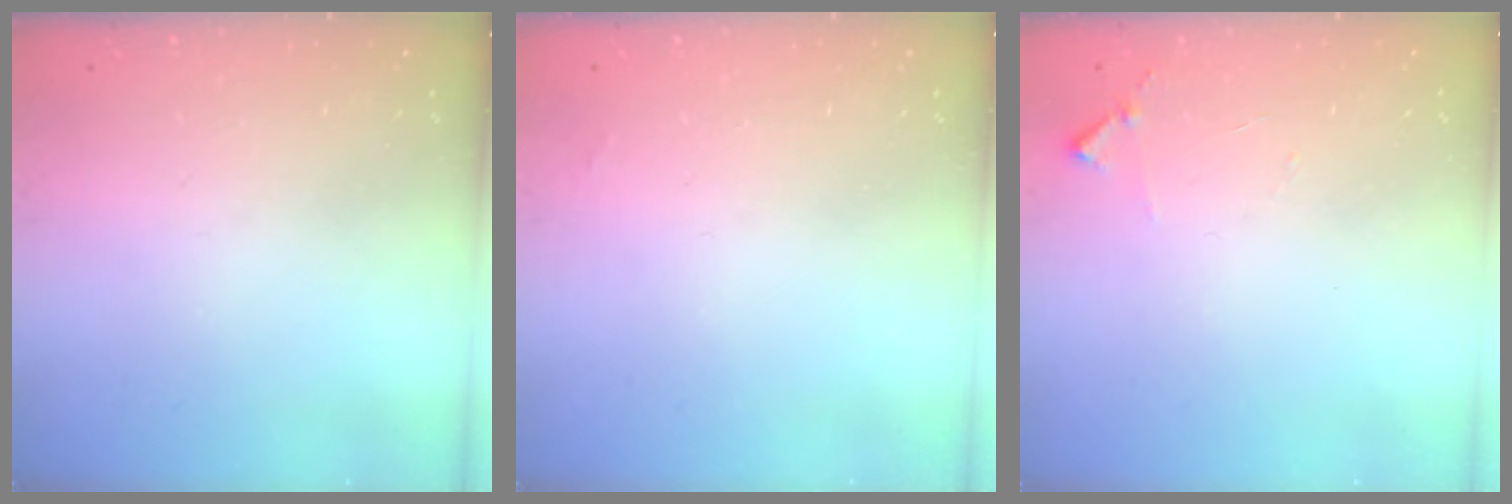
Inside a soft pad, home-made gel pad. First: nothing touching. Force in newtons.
{"total": 1.3, "press": 1.3, "slide": 0.2}
{"total": 6.8, "press": 6.8, "slide": 0.6}